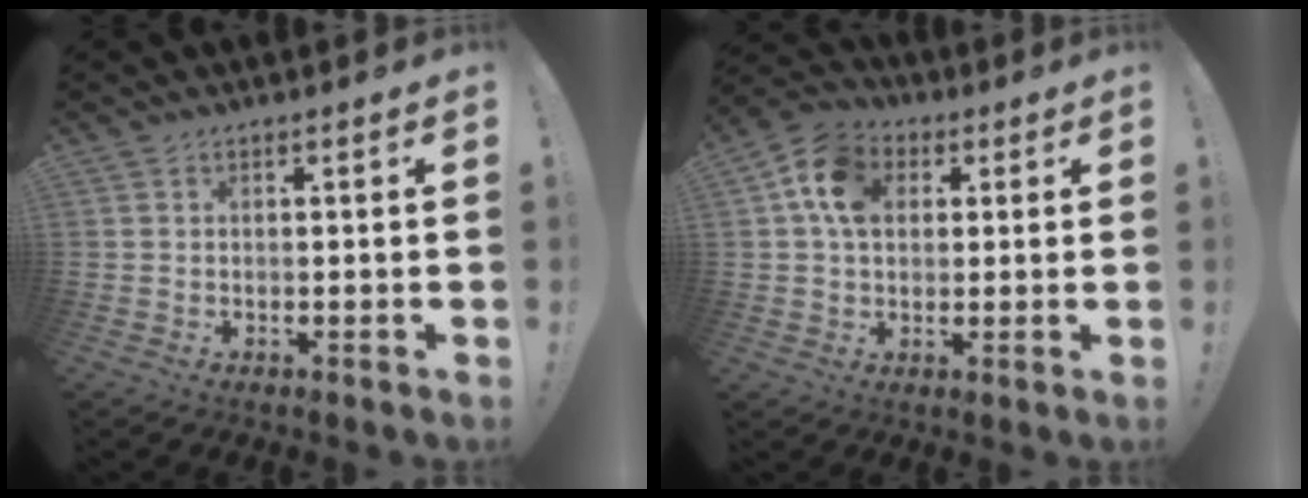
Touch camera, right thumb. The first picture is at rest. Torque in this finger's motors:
{"motor_torque": [1.22, 1.21, 0.11, 0.16, 0.01]}